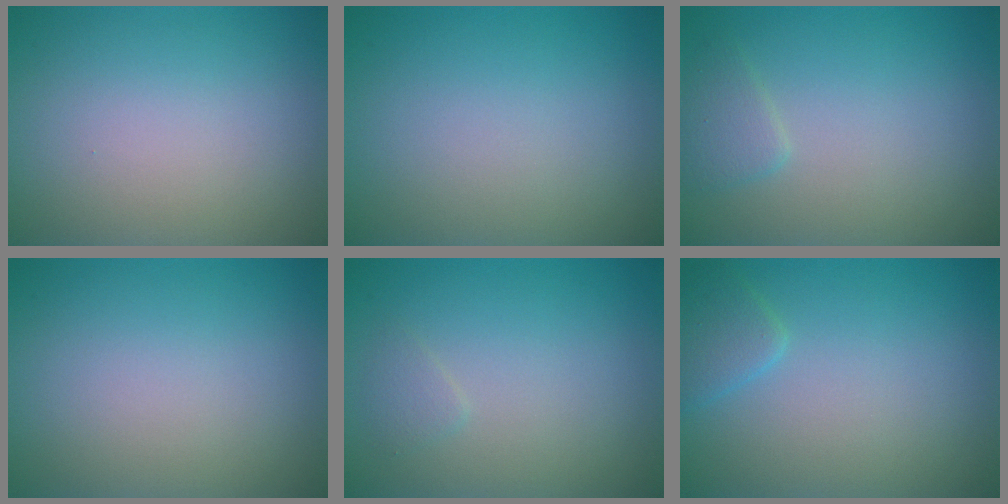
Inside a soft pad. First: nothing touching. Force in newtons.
{"total": 0.0}
{"total": 1.5, "press": 1.5, "slide": 0.1}
{"total": 0.0}
{"total": 0.8, "press": 0.8, "slide": 0.1}
{"total": 1.8, "press": 1.8, "slide": 0.1}